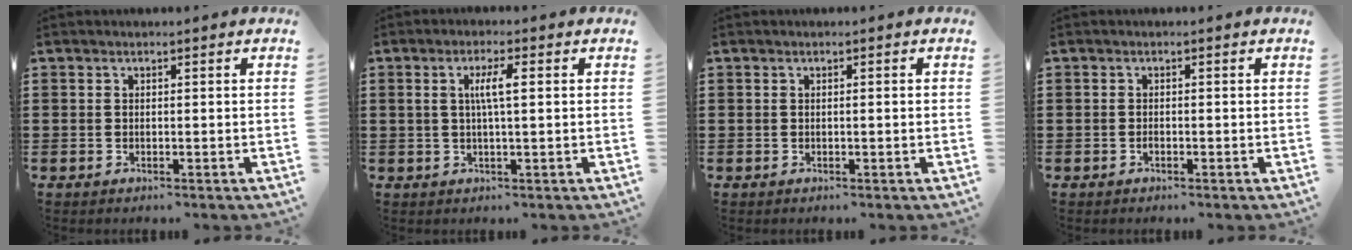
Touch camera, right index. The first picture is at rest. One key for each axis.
{"total": 3.9, "fx": 0.6, "fy": 0.6, "fz": 3.8, "tx": -0.074, "ty": 0.003, "tz": 0.006}
{"total": 0.5, "fx": -0.1, "fy": -0.1, "fz": 0.5, "tx": -0.007, "ty": -0.002, "tz": -0.002}
{"total": 0.6, "fx": -0.3, "fy": 0.2, "fz": 0.4, "tx": -0.010, "ty": -0.003, "tz": -0.005}